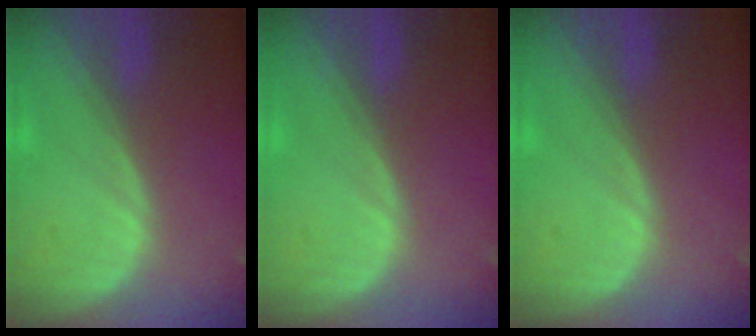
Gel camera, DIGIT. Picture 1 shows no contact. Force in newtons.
{"total": 0.0}
{"total": 0.0}